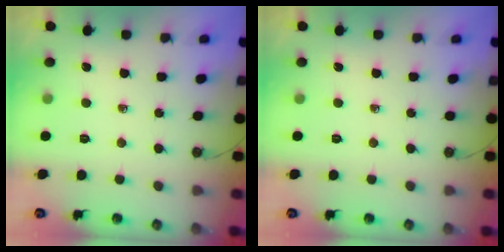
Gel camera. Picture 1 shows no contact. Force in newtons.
{"total": 0.0}